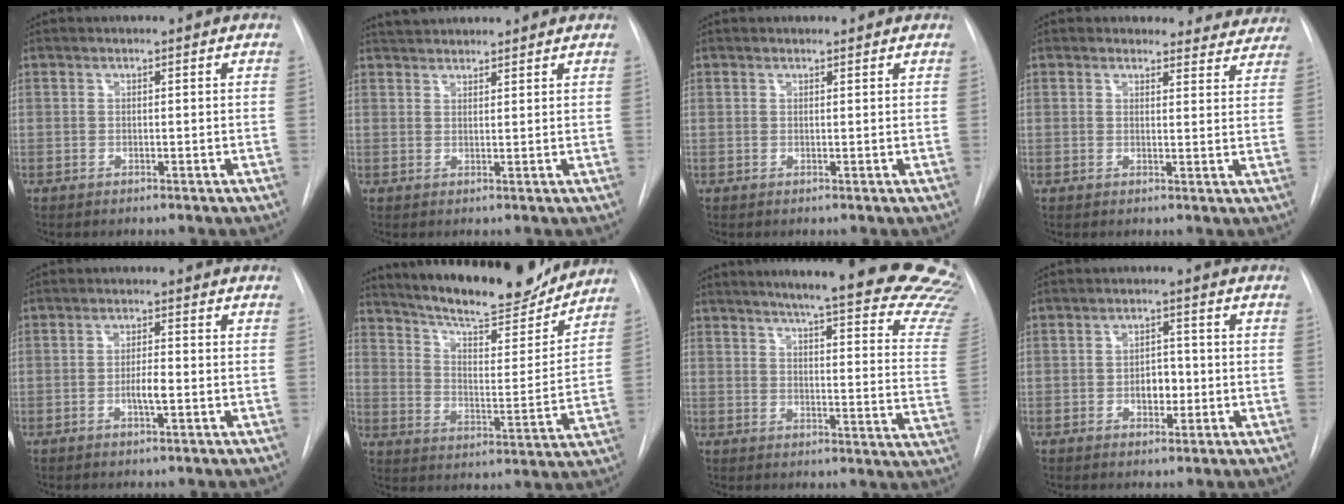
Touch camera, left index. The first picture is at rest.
{"total": 5.5, "force": [5.2, 1.2, 1.5], "torque": [-0.025, 0.035, 0.079]}
{"total": 1.1, "force": [1.0, 0.5, 0.1], "torque": [-0.007, 0.006, 0.011]}
{"total": 7.9, "force": [7.3, 2.9, -0.5], "torque": [0.051, -0.023, 0.049]}
{"total": 3.0, "force": [-1.2, 0.5, 2.7], "torque": [-0.048, -0.004, -0.020]}
{"total": 19.5, "force": [17.5, 3.3, 7.8], "torque": [-0.125, -0.021, 0.253]}
{"total": 30.4, "force": [26.5, 2.6, 14.6], "torque": [-0.140, -0.119, 0.297]}
{"total": 3.8, "force": [-1.2, 2.3, 2.8], "torque": [-0.036, 0.001, -0.015]}